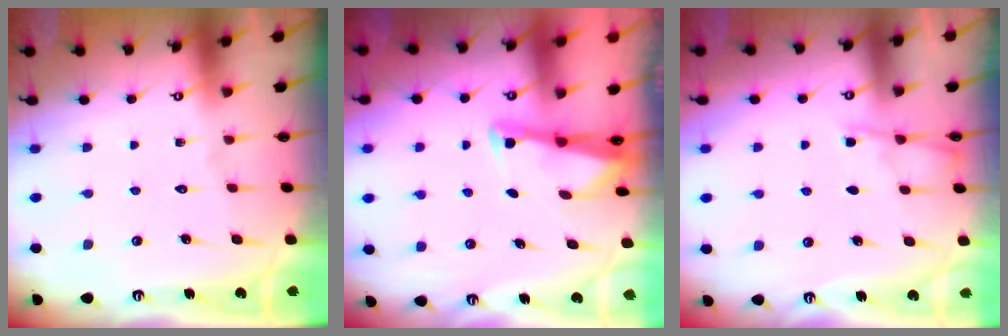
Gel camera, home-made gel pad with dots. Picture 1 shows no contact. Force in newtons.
{"total": 2.5, "press": 2.5, "slide": 0.1}
{"total": 3.3, "press": 3.2, "slide": 0.4}